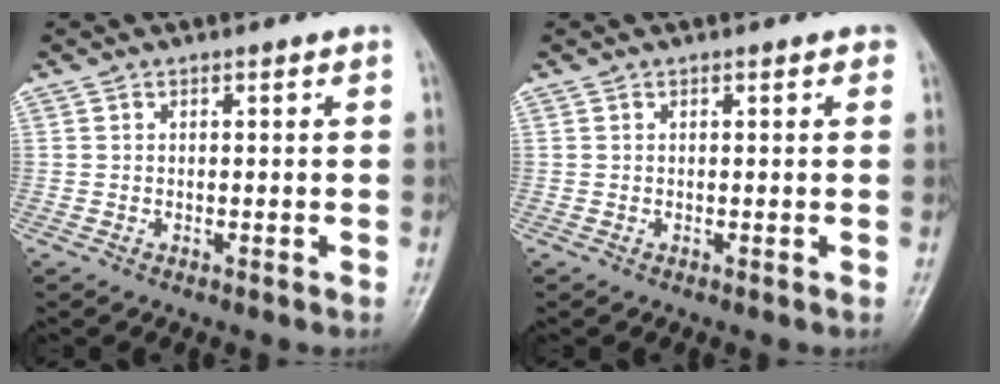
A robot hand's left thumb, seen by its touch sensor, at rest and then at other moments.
{"total": 0.7, "force": [0.4, 0.4, 0.5], "torque": [-0.004, 0.000, 0.001]}